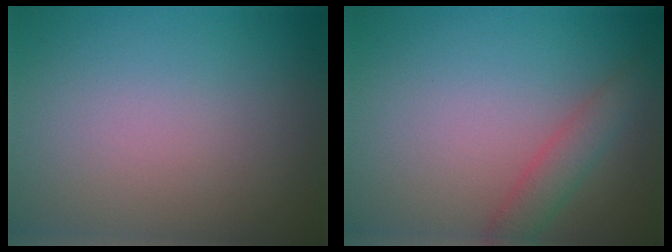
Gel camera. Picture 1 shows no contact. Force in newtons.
{"total": 2.5, "press": 2.5, "slide": 0.1}